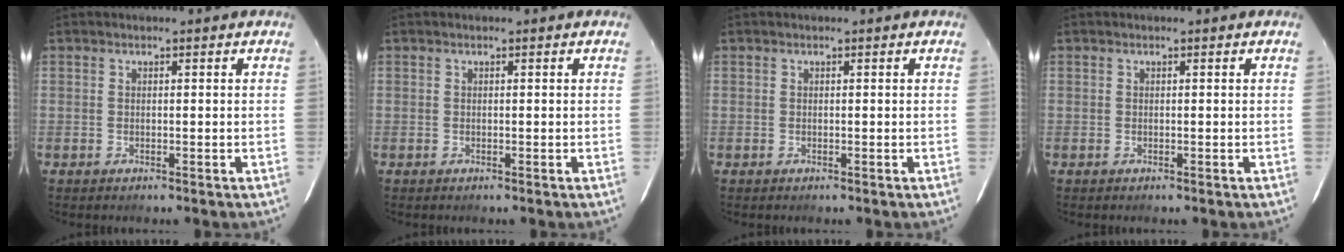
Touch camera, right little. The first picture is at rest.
{"total": 0.0}
{"total": 0.0}
{"total": 0.0}